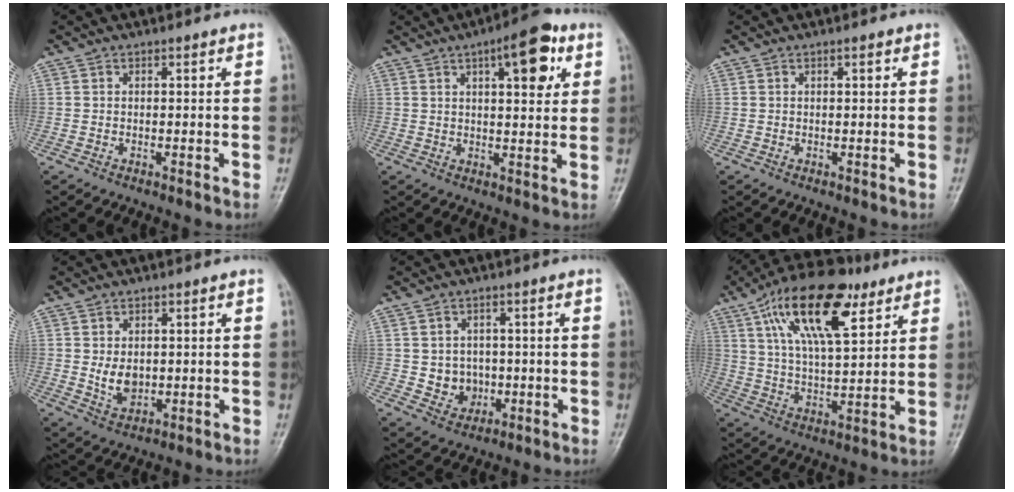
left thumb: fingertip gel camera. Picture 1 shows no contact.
{"total": 10.5, "force": [4.5, 3.9, 8.7], "torque": [-0.096, -0.010, 0.058]}
{"total": 0.8, "force": [0.4, 0.2, 0.7], "torque": [-0.011, 0.001, 0.005]}
{"total": 4.7, "force": [0.4, 3.3, 3.3], "torque": [-0.043, -0.011, 0.017]}
{"total": 5.5, "force": [-0.3, 5.0, 2.3], "torque": [-0.007, 0.004, 0.005]}
{"total": 19.2, "force": [9.5, 8.2, 14.6], "torque": [-0.231, -0.020, 0.163]}